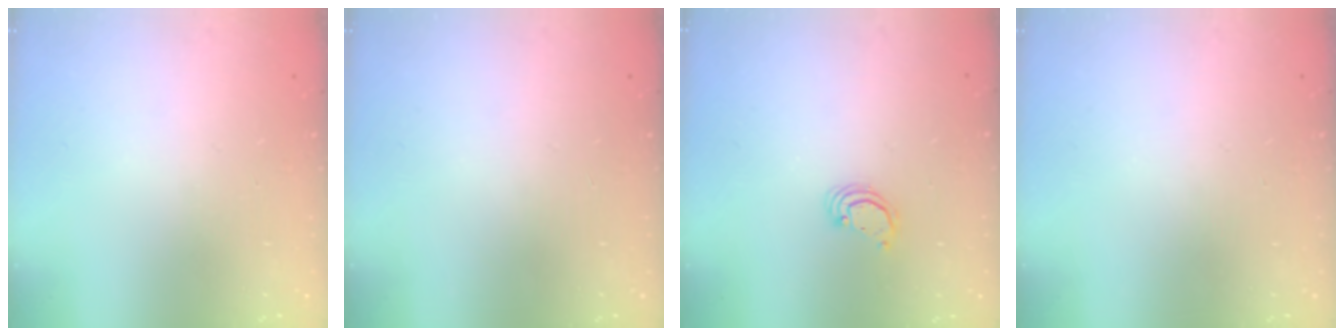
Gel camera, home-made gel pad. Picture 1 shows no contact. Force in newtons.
{"total": 0.0}
{"total": 2.3, "press": 2.3, "slide": 0.3}
{"total": 0.0}